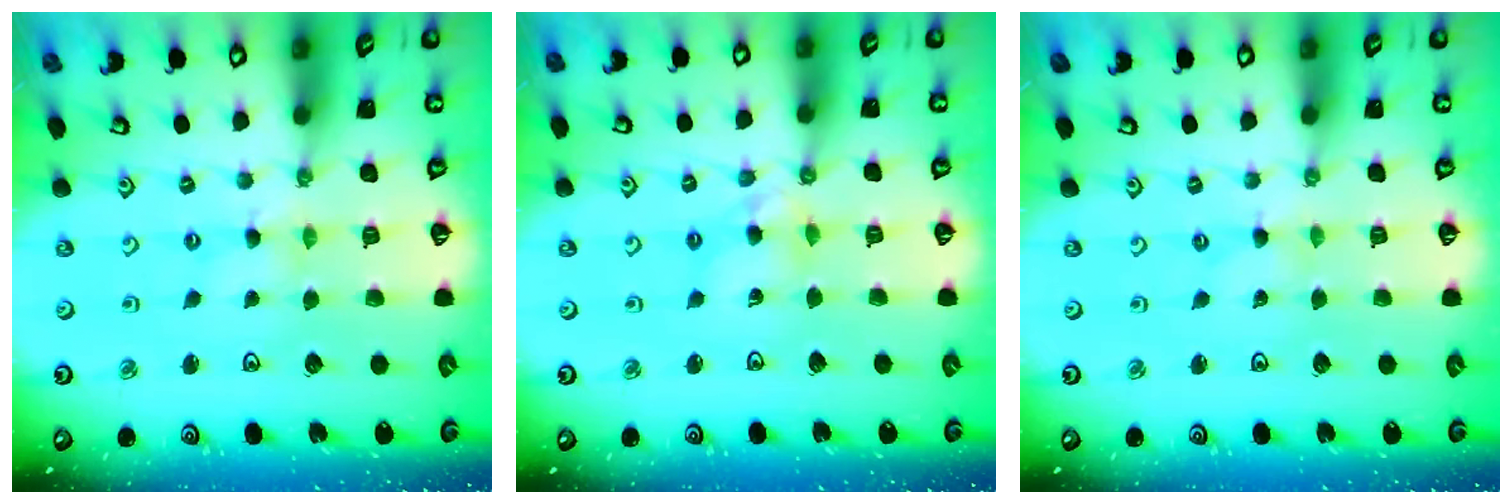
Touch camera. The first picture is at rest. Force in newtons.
{"total": 6.2, "press": 6.2, "slide": 0.4}
{"total": 0.0}